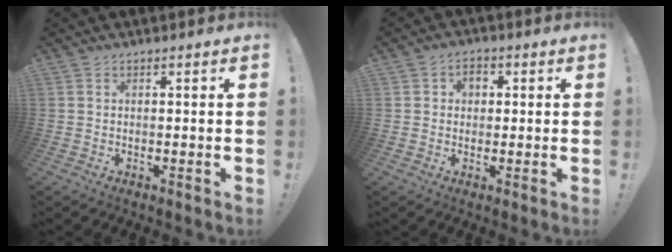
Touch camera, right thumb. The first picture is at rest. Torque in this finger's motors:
{"motor_torque": [-0.36, 0.37, 0.00, 0.00, 0.00]}